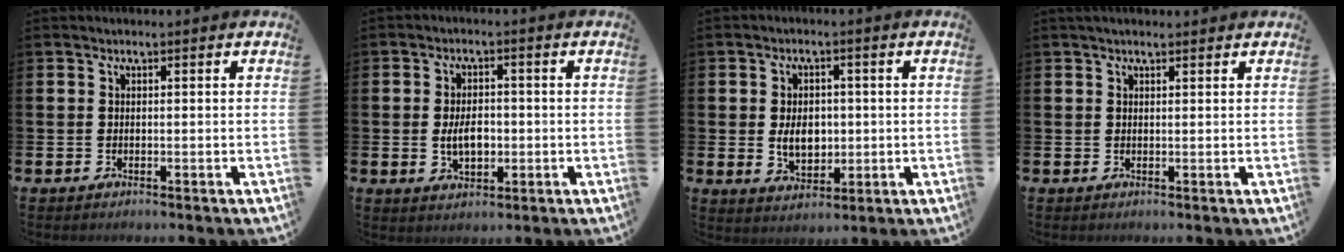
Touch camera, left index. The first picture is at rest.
{"total": 4.1, "force": [-0.4, 2.5, 3.2], "torque": [-0.046, 0.000, -0.012]}
{"total": 4.6, "force": [0.1, 3.4, 3.1], "torque": [-0.052, 0.007, -0.007]}
{"total": 1.2, "force": [1.1, 0.3, 0.5], "torque": [0.001, -0.001, 0.017]}